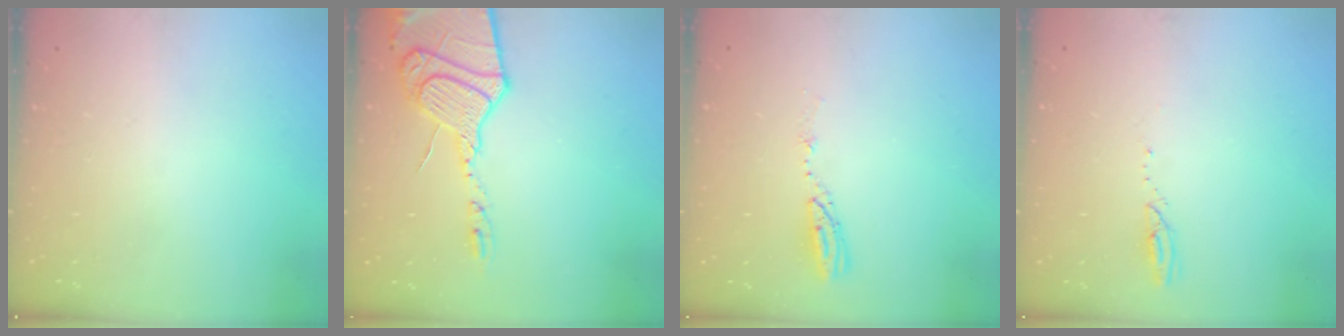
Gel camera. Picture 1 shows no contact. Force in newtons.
{"total": 18.1, "press": 17.9, "slide": 2.4}
{"total": 4.8, "press": 4.8, "slide": 0.2}
{"total": 2.3, "press": 2.3, "slide": 0.3}